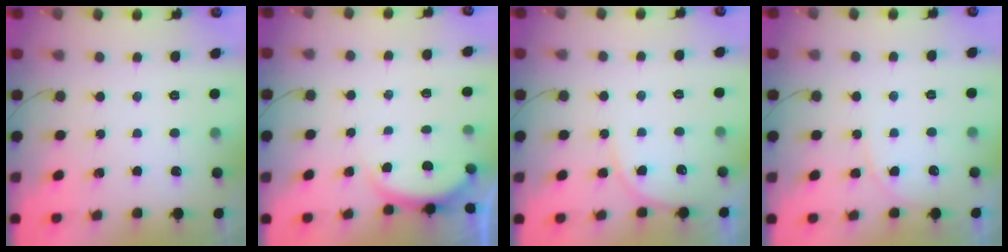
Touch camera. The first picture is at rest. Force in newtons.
{"total": 1.6, "press": 1.5, "slide": 0.6}
{"total": 5.8, "press": 5.8, "slide": 0.4}
{"total": 5.5, "press": 5.5, "slide": 0.5}